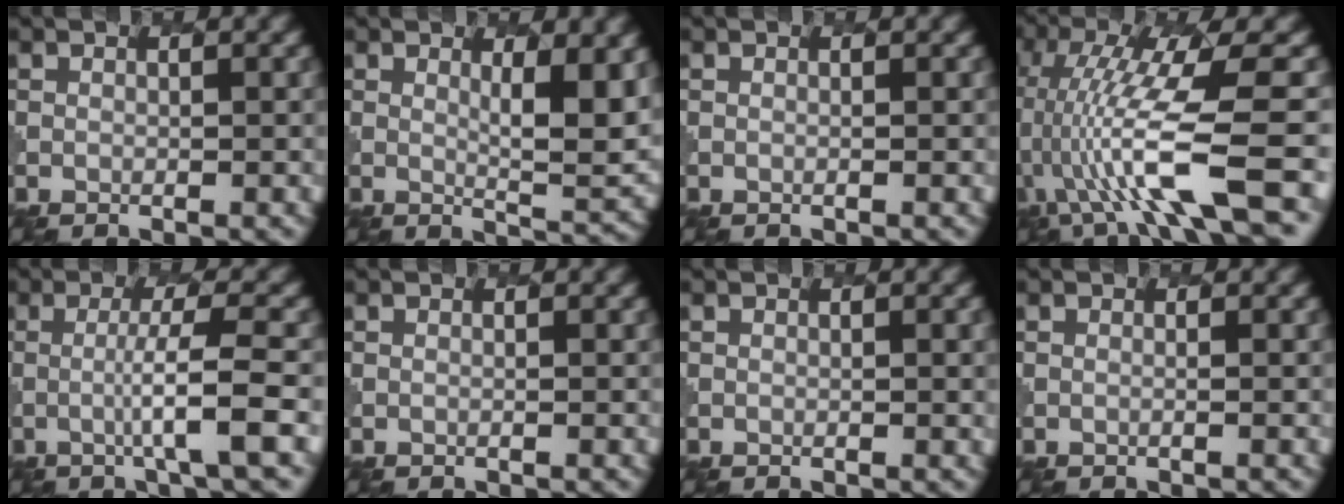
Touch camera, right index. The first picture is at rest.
{"total": 5.4, "force": [1.7, 1.3, 5.0], "torque": [-0.072, -0.013, 0.034]}
{"total": 0.0}
{"total": 10.7, "force": [-2.0, 2.2, 10.3], "torque": [-0.195, 0.007, -0.030]}
{"total": 4.8, "force": [-0.8, 0.4, 4.8], "torque": [-0.074, 0.004, -0.025]}
{"total": 0.0}
{"total": 1.0, "force": [0.2, 0.3, 1.0], "torque": [-0.008, 0.001, 0.004]}
{"total": 0.5, "force": [0.1, 0.2, 0.5], "torque": [-0.005, -0.002, -0.010]}